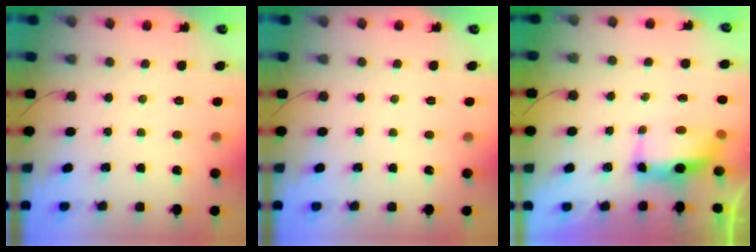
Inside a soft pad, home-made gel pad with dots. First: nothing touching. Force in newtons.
{"total": 0.0}
{"total": 7.4, "press": 7.4, "slide": 0.6}